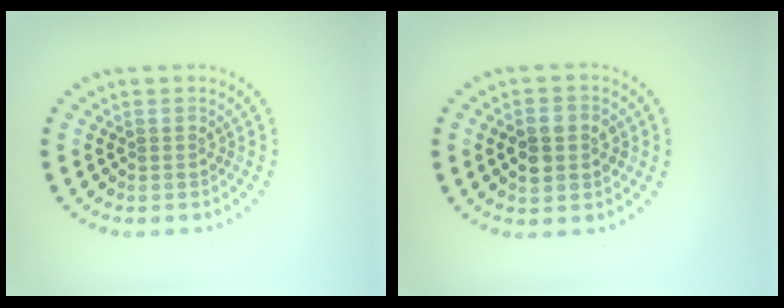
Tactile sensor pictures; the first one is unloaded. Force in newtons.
{"total": 3.7, "press": 3.7, "slide": 0.2}